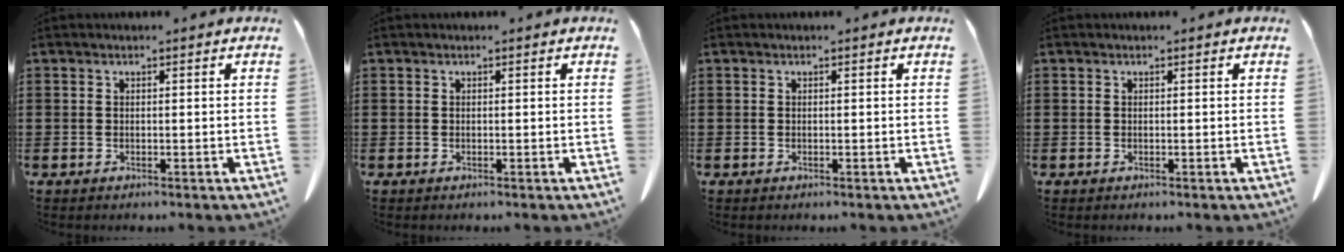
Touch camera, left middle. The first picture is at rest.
{"total": 0.0}
{"total": 0.0}
{"total": 0.0}